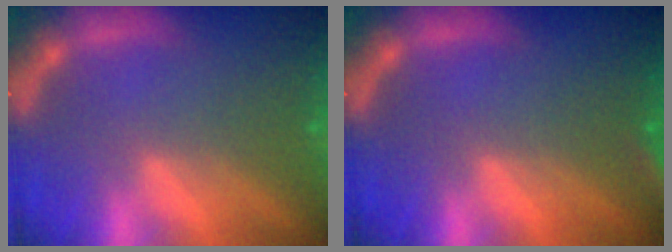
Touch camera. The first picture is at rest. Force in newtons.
{"total": 2.4}